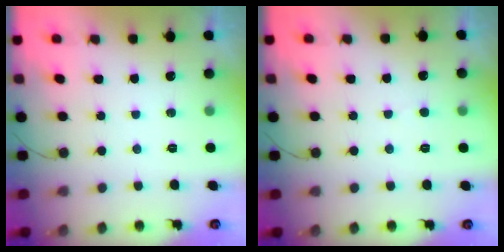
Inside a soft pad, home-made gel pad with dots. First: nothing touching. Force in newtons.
{"total": 3.2, "press": 3.2, "slide": 0.3}